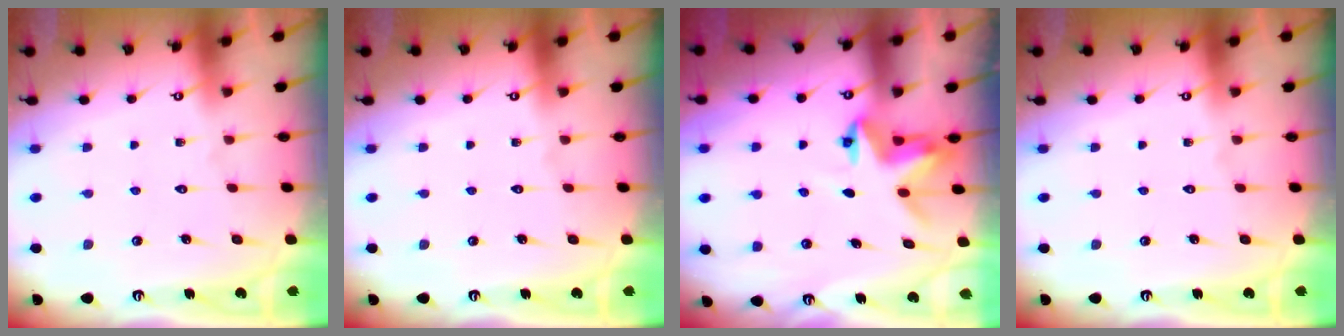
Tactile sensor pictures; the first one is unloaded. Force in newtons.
{"total": 0.0}
{"total": 3.9, "press": 3.8, "slide": 0.5}
{"total": 0.0}